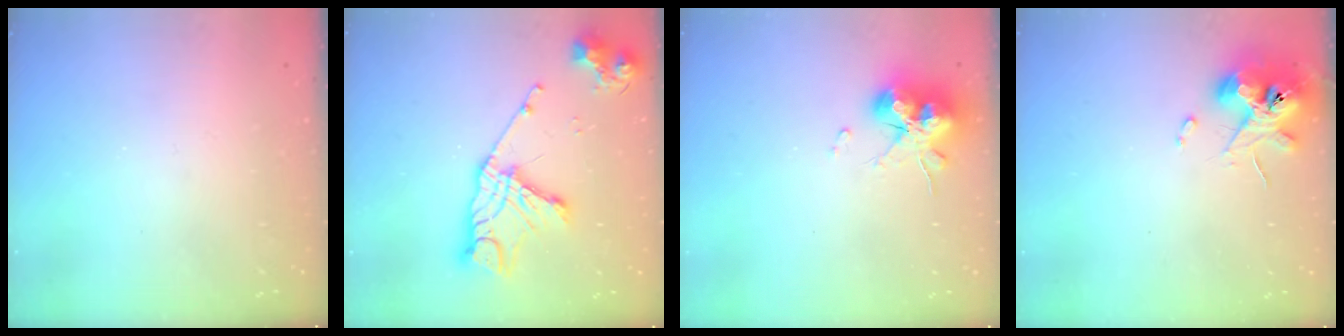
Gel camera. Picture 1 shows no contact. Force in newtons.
{"total": 16.9, "press": 16.8, "slide": 1.4}
{"total": 13.8, "press": 13.7, "slide": 1.5}
{"total": 10.7, "press": 10.6, "slide": 1.5}